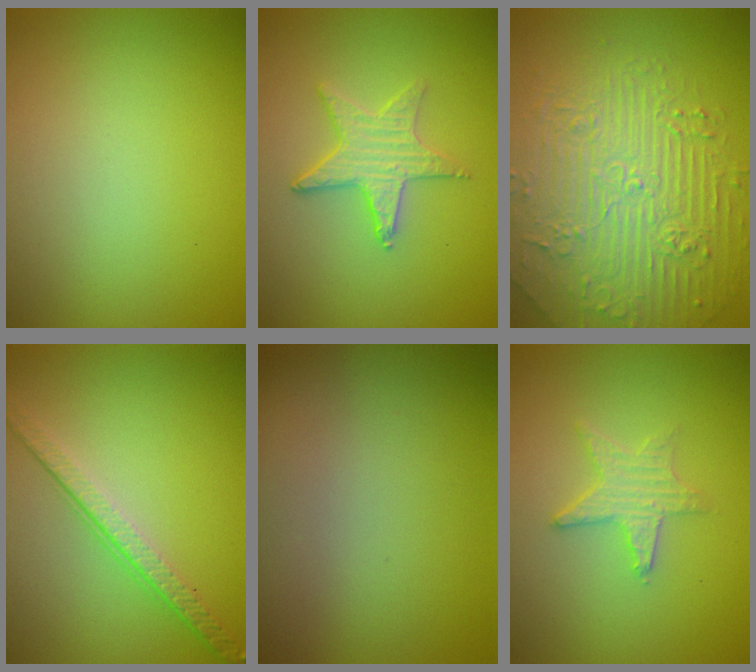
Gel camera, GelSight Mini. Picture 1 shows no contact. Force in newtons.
{"total": 2.8, "press": 2.7, "slide": 0.7}
{"total": 6.1, "press": 5.5, "slide": 2.6}
{"total": 3.9, "press": 2.7, "slide": 2.8}
{"total": 0.0}
{"total": 2.7, "press": 2.6, "slide": 0.5}